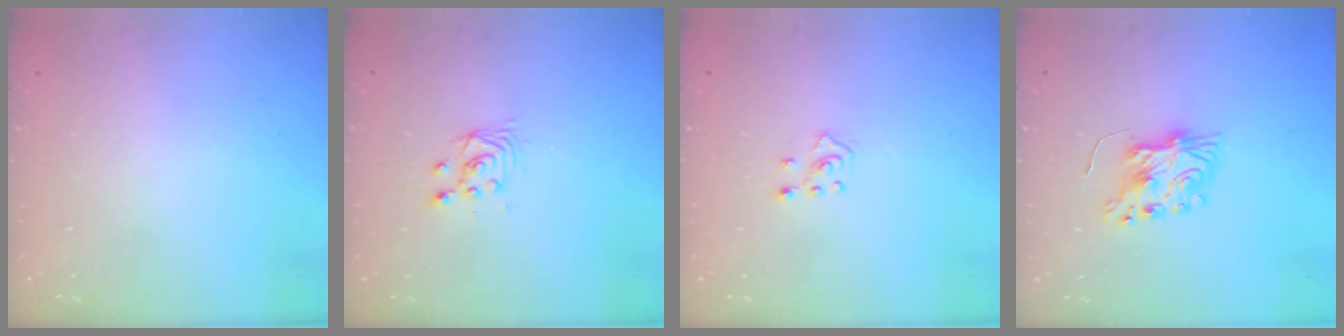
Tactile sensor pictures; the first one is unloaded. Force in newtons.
{"total": 2.7, "press": 2.7, "slide": 0.1}
{"total": 3.9, "press": 3.8, "slide": 0.8}
{"total": 7.0, "press": 7.0, "slide": 0.3}